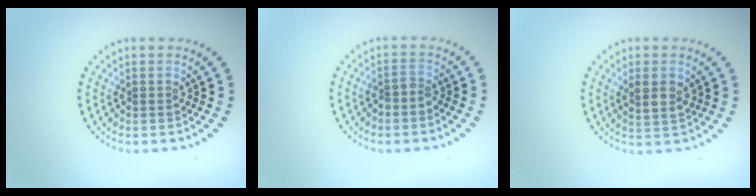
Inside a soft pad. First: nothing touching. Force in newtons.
{"total": 1.0, "press": 0.7, "slide": 0.7}
{"total": 2.0, "press": 1.9, "slide": 0.7}